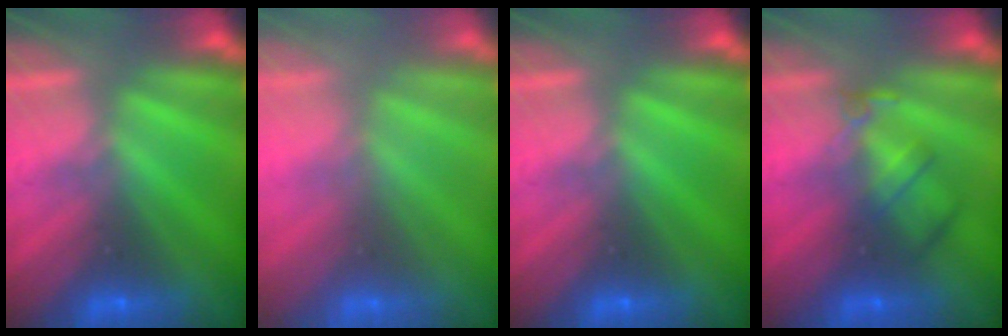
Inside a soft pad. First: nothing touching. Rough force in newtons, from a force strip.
{"total": 3.1}
{"total": 0.0}
{"total": 2.4}